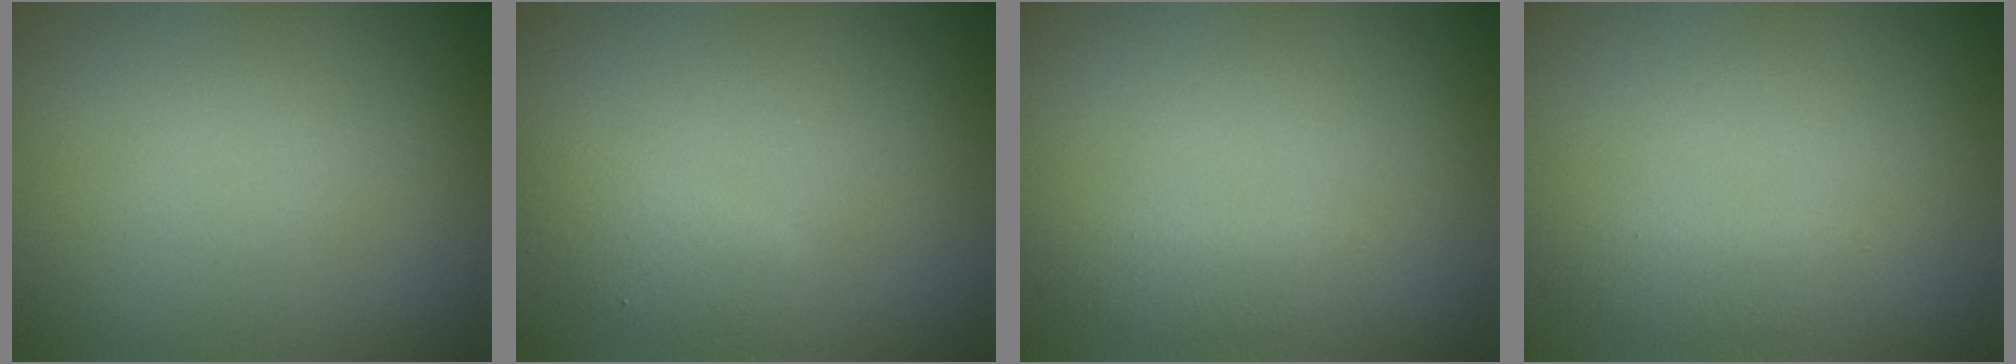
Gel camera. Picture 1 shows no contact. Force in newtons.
{"total": 1.6, "press": 1.6, "slide": 0.0}
{"total": 1.6, "press": 1.6, "slide": 0.2}
{"total": 1.6, "press": 1.6, "slide": 0.2}